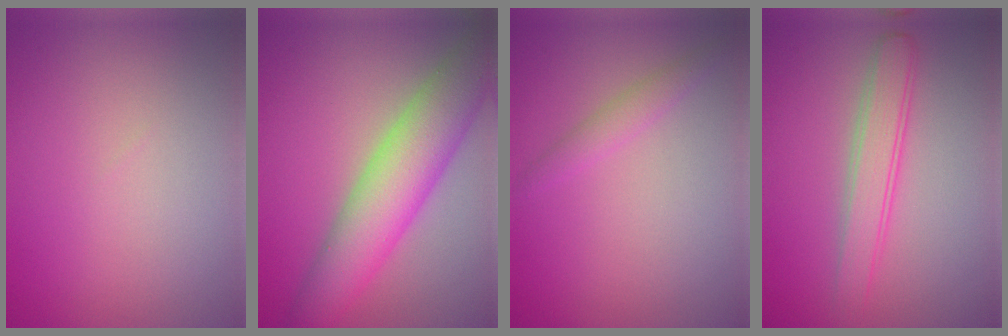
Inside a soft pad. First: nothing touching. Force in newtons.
{"total": 8.0, "press": 8.0, "slide": 0.3}
{"total": 1.4, "press": 1.4, "slide": 0.1}
{"total": 3.2, "press": 3.2, "slide": 0.1}